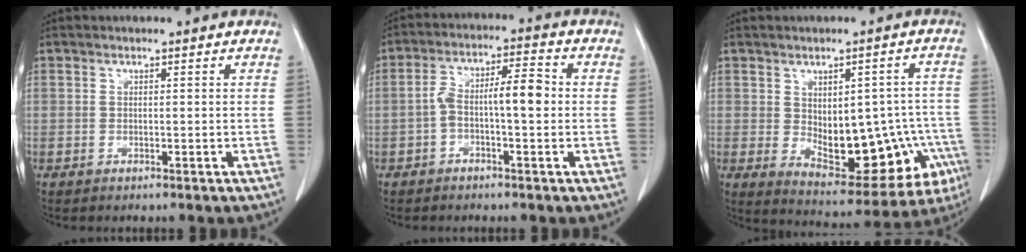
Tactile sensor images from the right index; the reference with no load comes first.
{"total": 7.1, "force": [-0.9, 1.7, 6.9], "torque": [-0.126, 0.031, -0.016]}
{"total": 16.1, "force": [-3.3, 7.9, 13.7], "torque": [-0.171, 0.019, -0.015]}